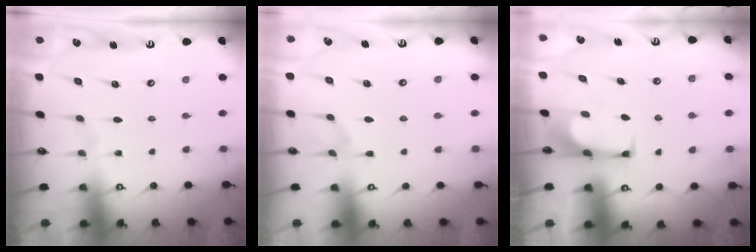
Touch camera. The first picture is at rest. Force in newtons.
{"total": 1.2, "press": 0.5, "slide": 1.1}
{"total": 1.1, "press": 0.9, "slide": 0.7}